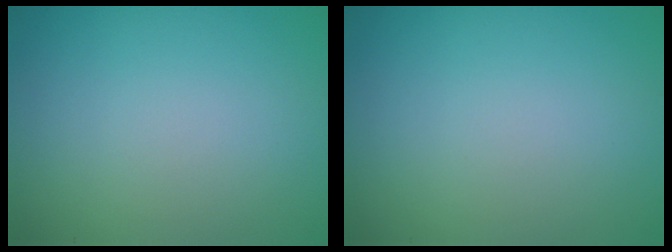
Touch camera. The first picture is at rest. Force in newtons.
{"total": 0.0}